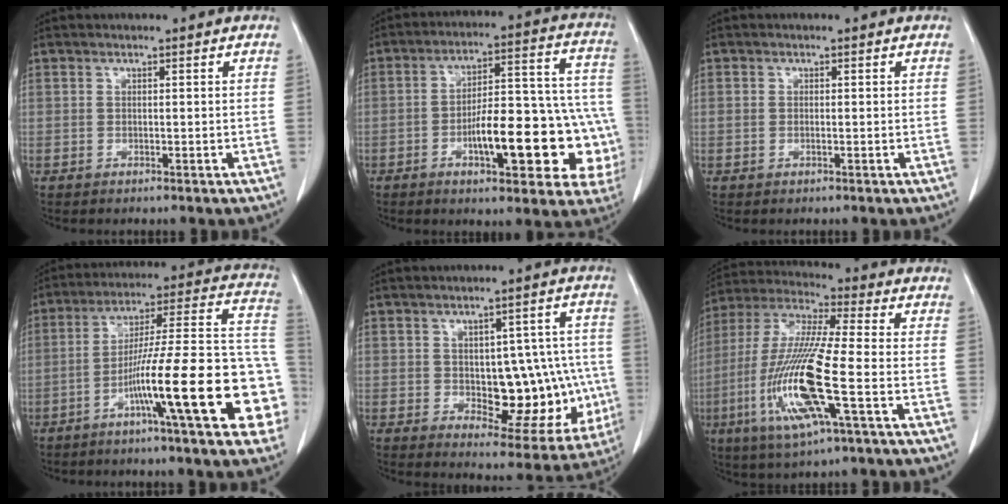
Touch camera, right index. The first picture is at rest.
{"total": 20.1, "force": [-6.0, 6.2, 18.2], "torque": [-0.163, 0.045, -0.066]}
{"total": 0.8, "force": [0.0, 0.5, 0.6], "torque": [-0.014, 0.005, 0.001]}
{"total": 21.8, "force": [-7.9, 1.2, 20.3], "torque": [-0.232, 0.017, -0.121]}
{"total": 14.4, "force": [-1.6, 6.8, 12.6], "torque": [-0.139, 0.025, 0.000]}
{"total": 16.7, "force": [-4.7, 1.1, 15.9], "torque": [-0.340, -0.017, -0.091]}